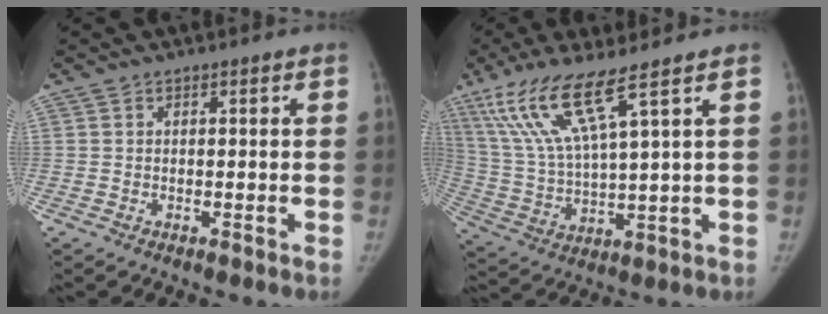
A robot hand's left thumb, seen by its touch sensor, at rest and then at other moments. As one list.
[{"total": 13.5, "force": [8.0, 1.4, 10.8], "torque": [-0.244, -0.035, 0.167]}]